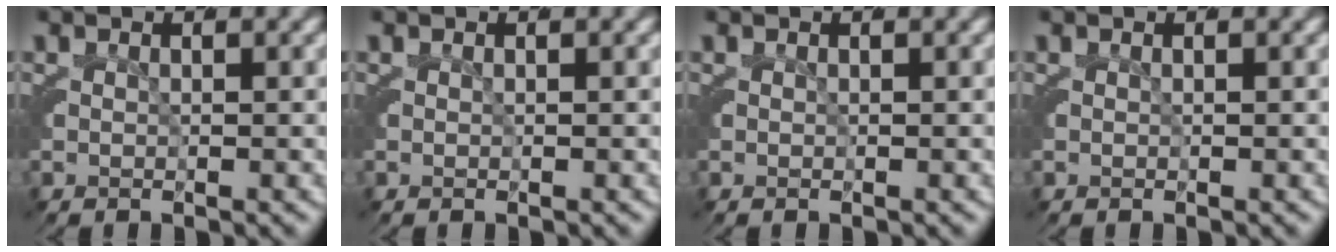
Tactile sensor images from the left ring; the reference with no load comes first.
{"total": 0.0}
{"total": 0.0}
{"total": 0.0}